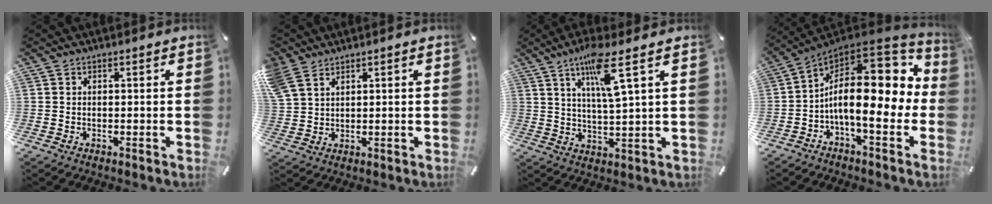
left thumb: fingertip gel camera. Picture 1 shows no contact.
{"total": 6.0, "force": [4.1, 3.7, 2.5], "torque": [-0.074, -0.010, 0.077]}
{"total": 10.4, "force": [5.5, 0.9, 8.7], "torque": [-0.165, -0.008, 0.089]}
{"total": 19.0, "force": [0.0, 9.2, 16.6], "torque": [-0.279, -0.023, 0.003]}